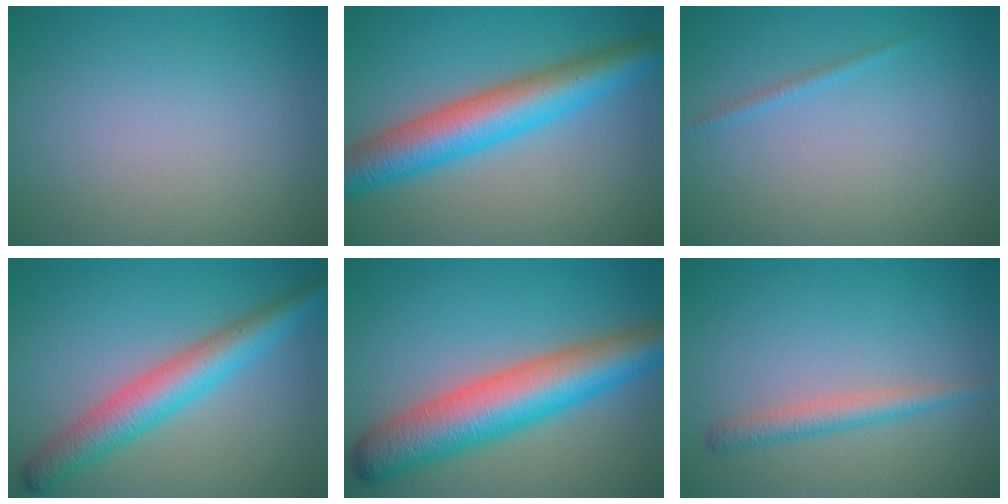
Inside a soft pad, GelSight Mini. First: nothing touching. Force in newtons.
{"total": 7.5, "press": 7.5, "slide": 0.2}
{"total": 0.8, "press": 0.8, "slide": 0.1}
{"total": 5.4, "press": 5.4, "slide": 0.1}
{"total": 9.3, "press": 9.3, "slide": 0.4}
{"total": 2.2, "press": 2.2, "slide": 0.1}